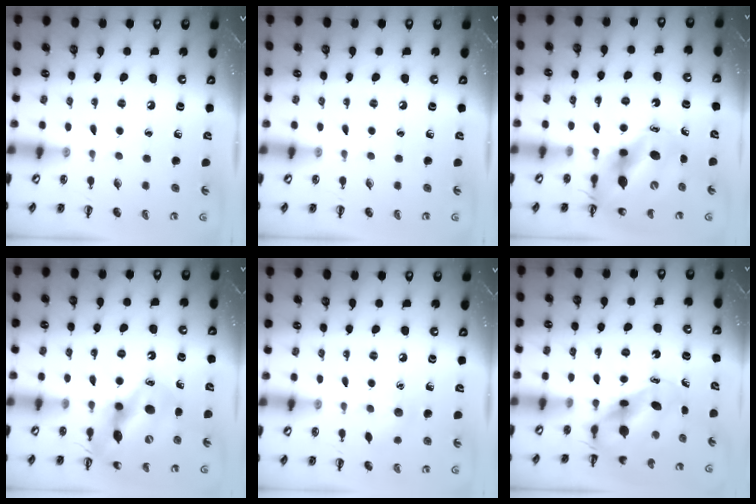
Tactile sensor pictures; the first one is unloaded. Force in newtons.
{"total": 0.0}
{"total": 14.3, "press": 13.7, "slide": 4.1}
{"total": 14.9, "press": 14.3, "slide": 4.2}
{"total": 6.0, "press": 5.8, "slide": 1.4}
{"total": 6.6, "press": 6.3, "slide": 1.9}